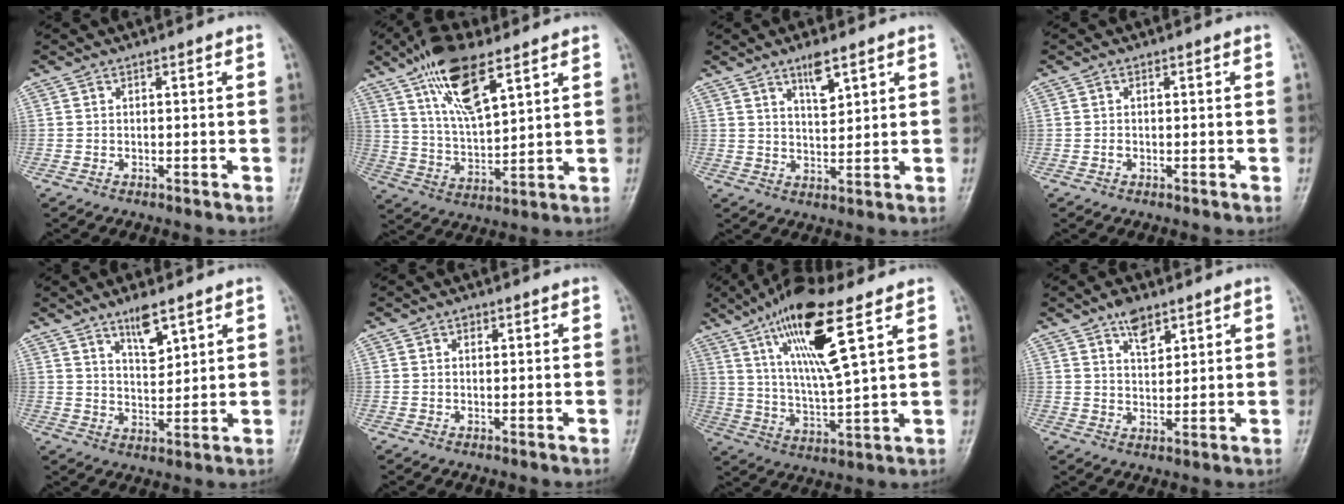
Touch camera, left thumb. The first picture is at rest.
{"total": 14.3, "force": [8.2, 5.1, 10.6], "torque": [-0.179, -0.030, 0.157]}
{"total": 5.5, "force": [3.4, 1.8, 3.9], "torque": [-0.057, -0.025, 0.061]}
{"total": 0.7, "force": [-0.1, 0.6, 0.4], "torque": [-0.005, 0.001, -0.003]}
{"total": 6.5, "force": [4.2, 2.2, 4.4], "torque": [-0.061, -0.033, 0.074]}
{"total": 1.1, "force": [0.5, 0.8, 0.6], "torque": [-0.003, 0.000, 0.006]}
{"total": 16.5, "force": [8.1, 3.5, 13.9], "torque": [-0.259, -0.031, 0.149]}
{"total": 5.4, "force": [3.4, 2.7, 3.2], "torque": [-0.035, -0.019, 0.056]}